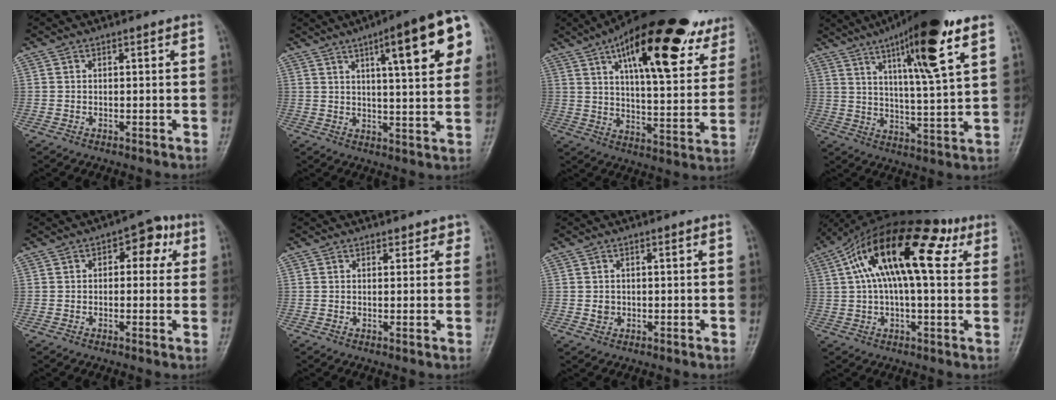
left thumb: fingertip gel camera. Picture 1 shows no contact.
{"total": 17.1, "force": [6.6, 3.9, 15.3], "torque": [-0.179, -0.006, 0.082]}
{"total": 28.8, "force": [16.2, 10.5, 21.3], "torque": [-0.273, -0.021, 0.238]}
{"total": 17.5, "force": [9.7, 2.1, 14.5], "torque": [-0.223, -0.033, 0.155]}
{"total": 6.3, "force": [1.6, 3.9, 4.7], "torque": [-0.018, 0.013, 0.010]}
{"total": 1.9, "force": [1.3, 1.3, 0.3], "torque": [0.020, -0.005, 0.010]}
{"total": 1.6, "force": [-0.3, 1.5, 0.5], "torque": [0.002, 0.006, -0.004]}
{"total": 19.4, "force": [5.9, 8.1, 16.6], "torque": [-0.270, 0.044, 0.085]}